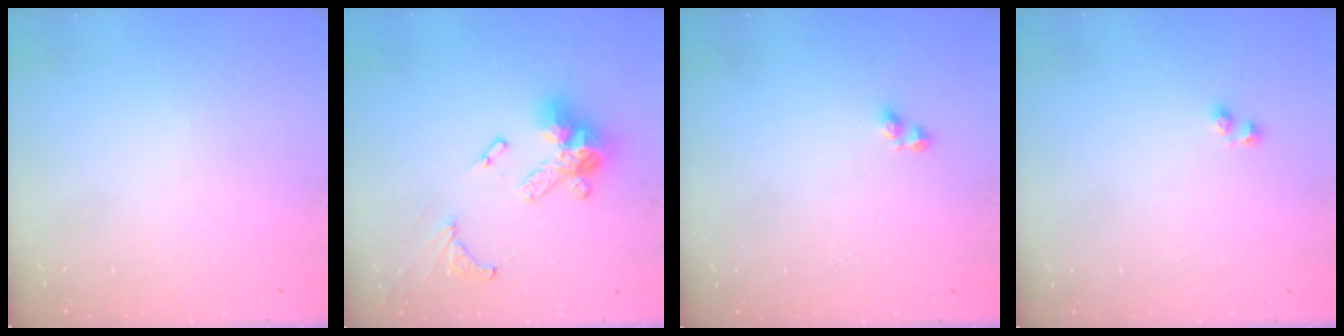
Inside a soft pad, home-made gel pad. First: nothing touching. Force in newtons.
{"total": 16.1, "press": 16.0, "slide": 1.8}
{"total": 2.9, "press": 2.9, "slide": 0.4}
{"total": 2.6, "press": 2.3, "slide": 1.2}